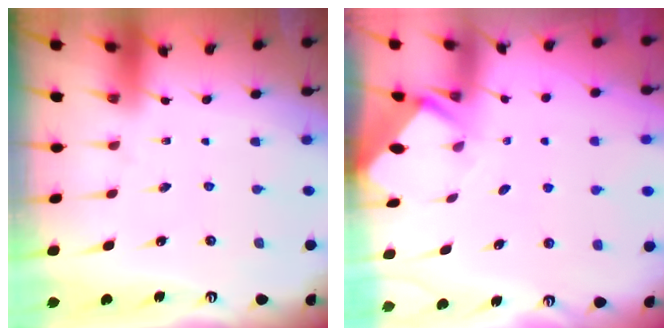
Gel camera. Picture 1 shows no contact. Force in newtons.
{"total": 2.9, "press": 2.9, "slide": 0.1}